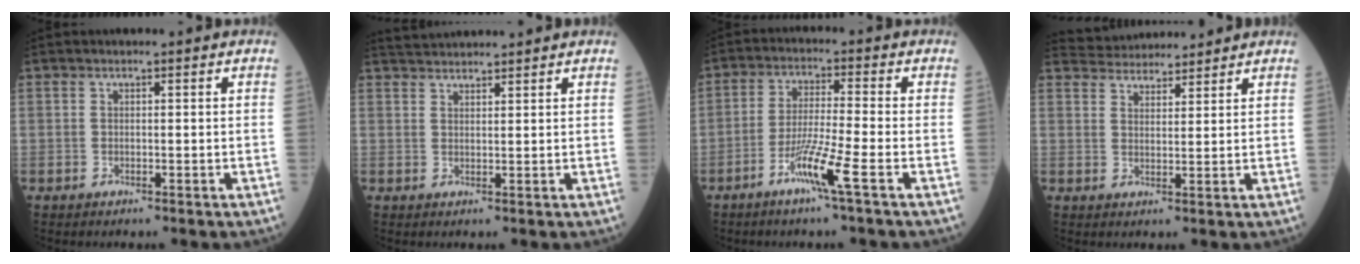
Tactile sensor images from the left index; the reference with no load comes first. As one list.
[{"total": 4.2, "force": [4.2, 0.0, 0.7], "torque": [-0.015, 0.034, 0.075]}, {"total": 7.1, "force": [-3.7, -1.0, 5.9], "torque": [-0.118, -0.011, -0.076]}, {"total": 6.9, "force": [6.7, 1.3, 0.8], "torque": [-0.017, 0.030, 0.104]}]